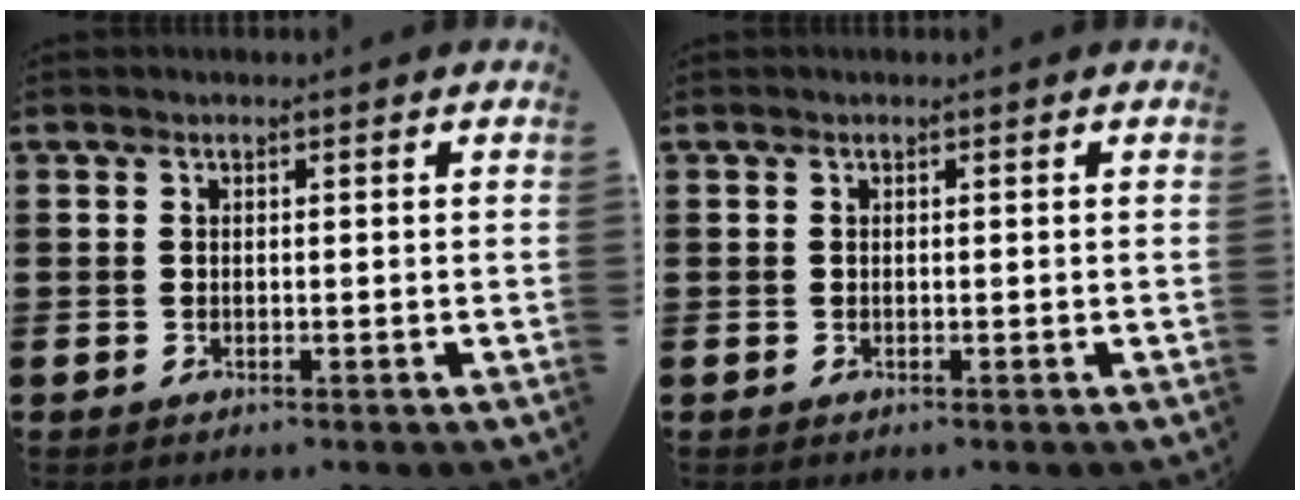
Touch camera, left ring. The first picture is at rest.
{"total": 0.0}